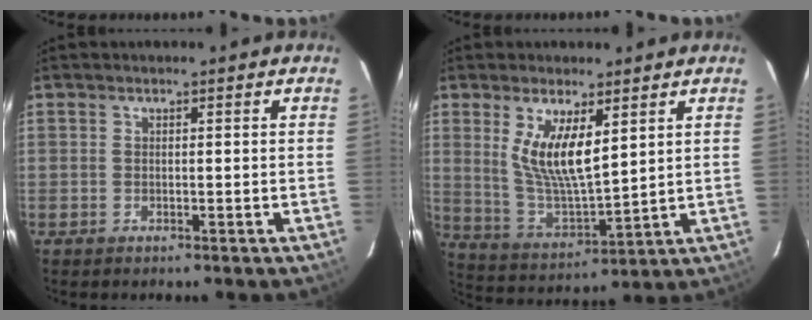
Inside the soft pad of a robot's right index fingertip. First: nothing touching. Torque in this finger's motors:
{"motor_torque": [0.01, 0.07, 0.09, 0.08]}